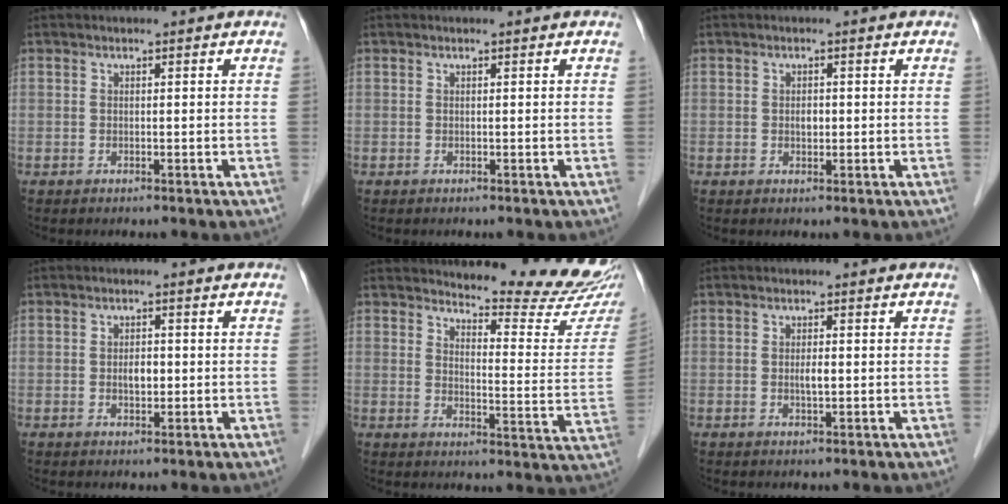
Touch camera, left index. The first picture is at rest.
{"total": 0.0}
{"total": 1.2, "force": [0.0, 0.8, 0.9], "torque": [-0.015, 0.000, -0.001]}
{"total": 2.1, "force": [-0.1, 1.1, 1.7], "torque": [-0.030, 0.000, -0.002]}
{"total": 15.5, "force": [15.0, 0.3, 4.1], "torque": [-0.053, -0.104, 0.170]}
{"total": 1.4, "force": [0.0, 0.3, 1.4], "torque": [-0.025, -0.002, -0.001]}